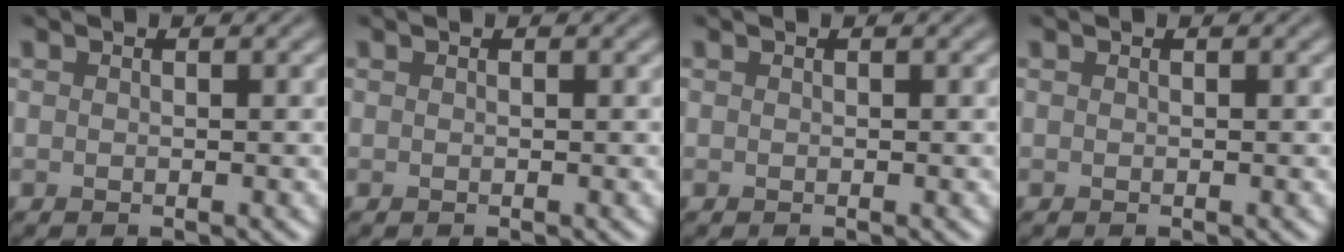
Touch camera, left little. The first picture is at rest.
{"total": 0.0}
{"total": 0.0}
{"total": 0.0}